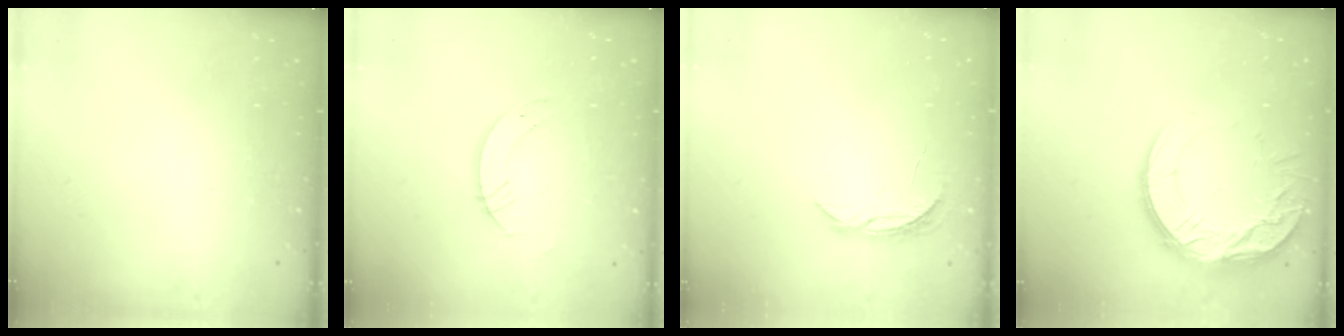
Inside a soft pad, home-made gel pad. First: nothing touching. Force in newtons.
{"total": 3.9, "press": 3.9, "slide": 0.4}
{"total": 4.8, "press": 4.7, "slide": 0.5}
{"total": 14.6, "press": 14.6, "slide": 1.1}